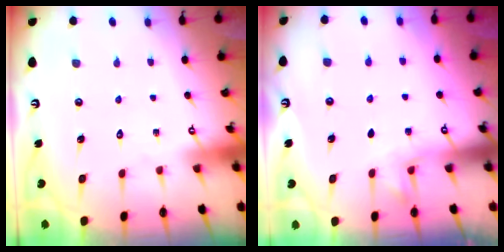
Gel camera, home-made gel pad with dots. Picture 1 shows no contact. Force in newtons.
{"total": 3.0, "press": 3.0, "slide": 0.4}